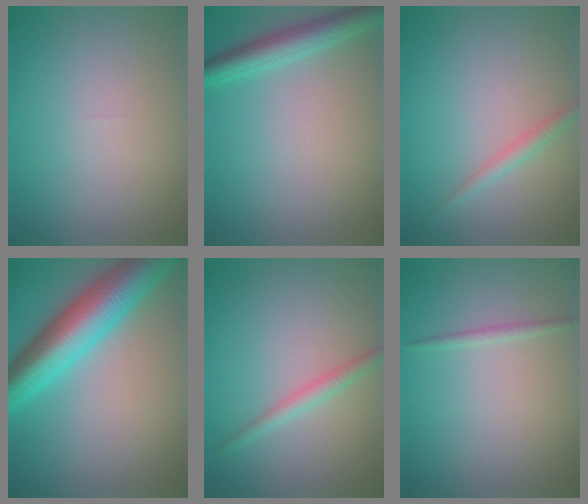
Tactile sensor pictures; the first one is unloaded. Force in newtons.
{"total": 3.6, "press": 3.6, "slide": 0.1}
{"total": 1.4, "press": 1.4, "slide": 0.0}
{"total": 8.7, "press": 8.7, "slide": 0.1}
{"total": 1.6, "press": 1.6, "slide": 0.0}
{"total": 0.7, "press": 0.7, "slide": 0.0}